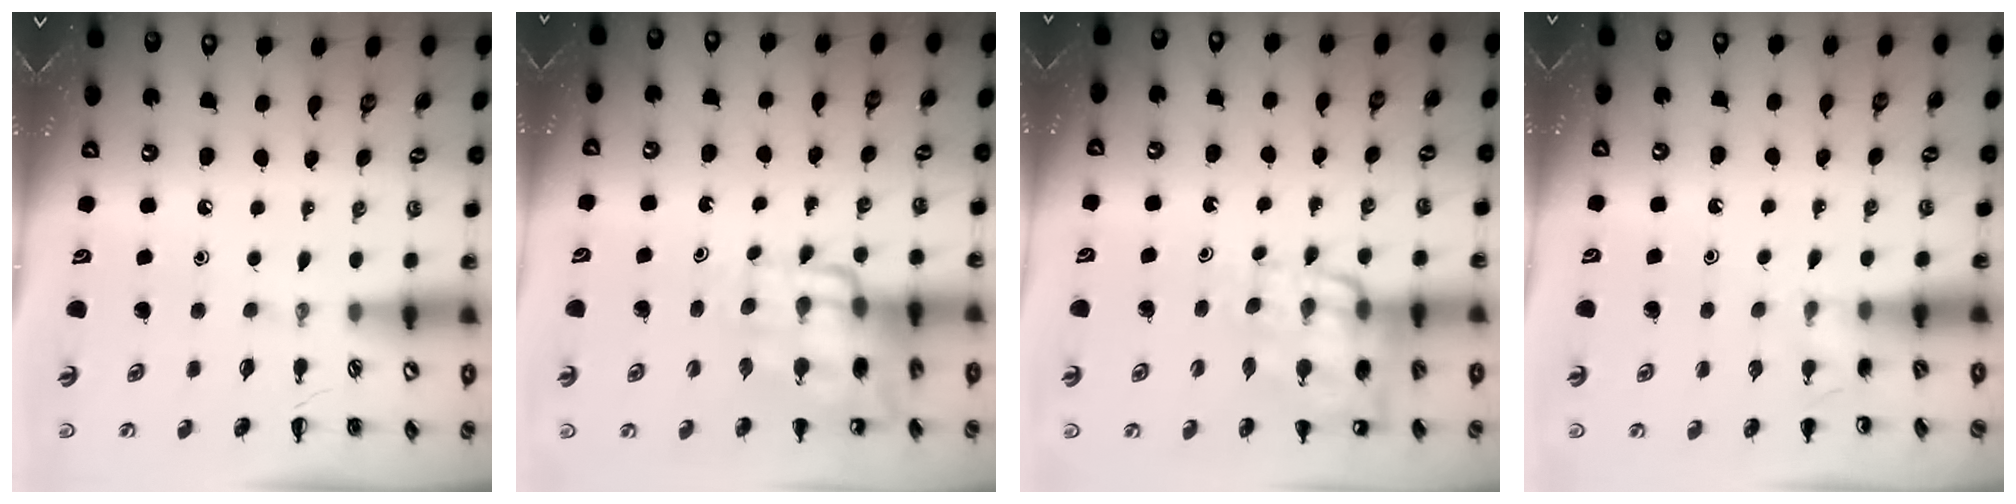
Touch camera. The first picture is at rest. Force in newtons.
{"total": 13.8, "press": 13.3, "slide": 3.7}
{"total": 16.4, "press": 15.9, "slide": 3.9}
{"total": 5.2, "press": 5.0, "slide": 1.5}